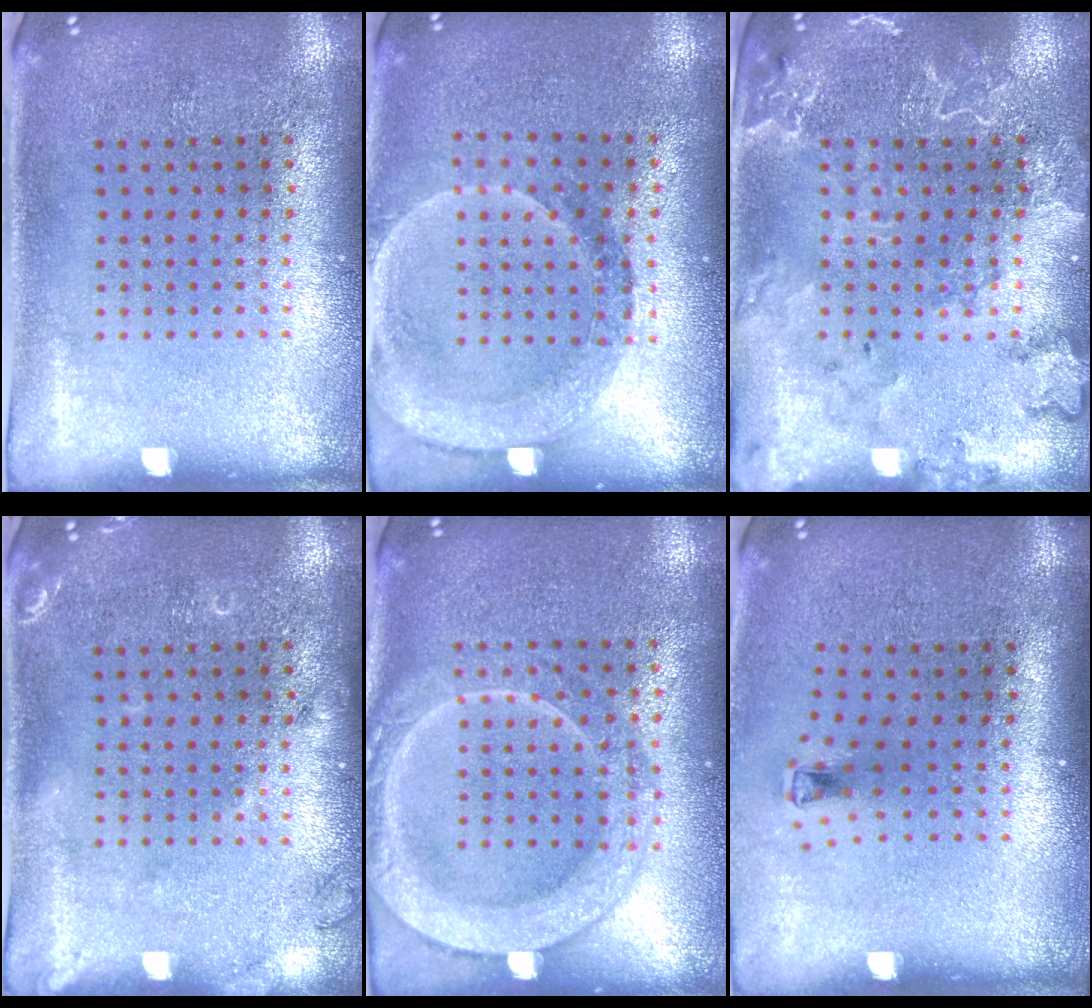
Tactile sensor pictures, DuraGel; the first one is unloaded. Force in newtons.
{"total": 1.6, "press": 1.5, "slide": 0.6}
{"total": 2.4, "press": 2.3, "slide": 0.6}
{"total": 1.5, "press": 1.5, "slide": 0.3}
{"total": 2.1, "press": 2.1, "slide": 0.2}
{"total": 0.7, "press": 0.3, "slide": 0.7}